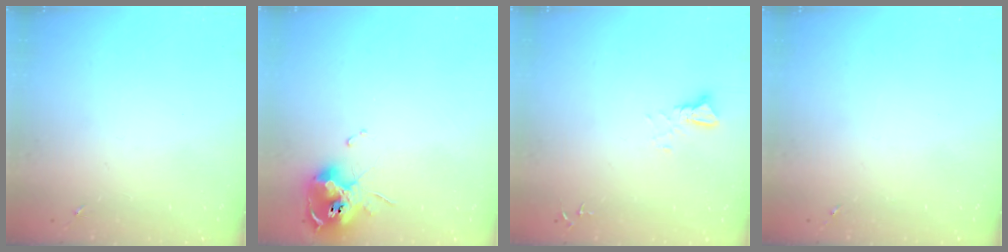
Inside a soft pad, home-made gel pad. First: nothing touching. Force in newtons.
{"total": 11.5, "press": 11.4, "slide": 1.8}
{"total": 2.4, "press": 2.4, "slide": 0.1}
{"total": 0.0}